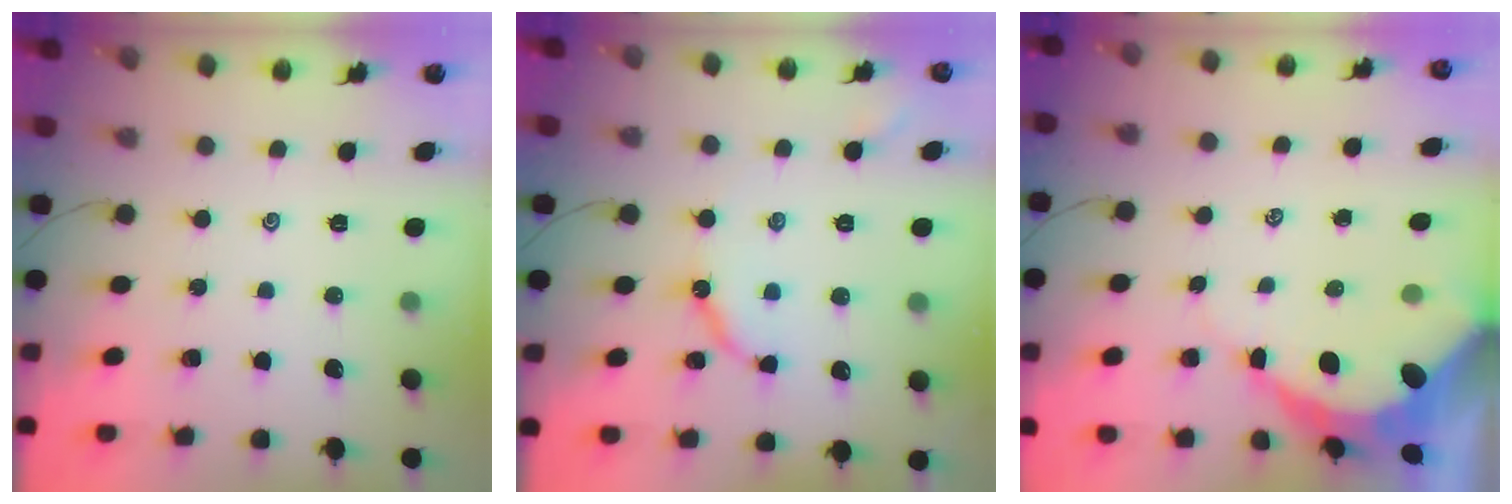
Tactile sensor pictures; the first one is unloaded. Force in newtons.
{"total": 7.3, "press": 7.3, "slide": 0.7}
{"total": 9.7, "press": 9.6, "slide": 1.1}